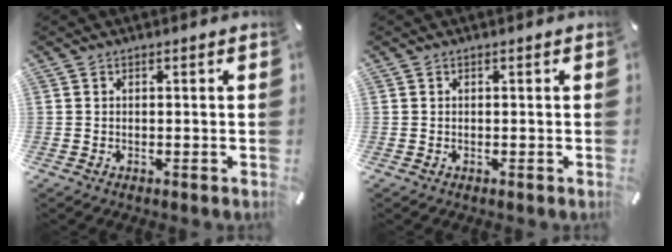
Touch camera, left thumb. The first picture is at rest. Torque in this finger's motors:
{"motor_torque": [0.04, 0.03, -0.19, -0.11, 0.00]}